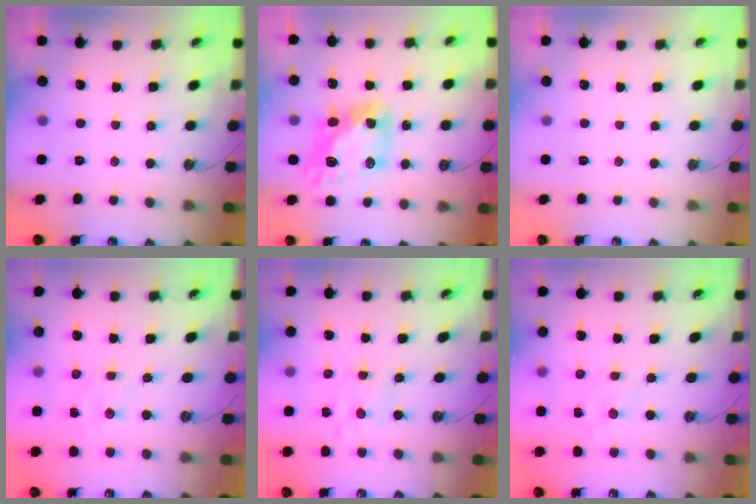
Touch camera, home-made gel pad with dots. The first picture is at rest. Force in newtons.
{"total": 14.0, "press": 13.9, "slide": 1.2}
{"total": 0.0}
{"total": 1.6, "press": 1.6, "slide": 0.1}
{"total": 1.8, "press": 1.8, "slide": 0.2}
{"total": 2.3, "press": 2.3, "slide": 0.4}